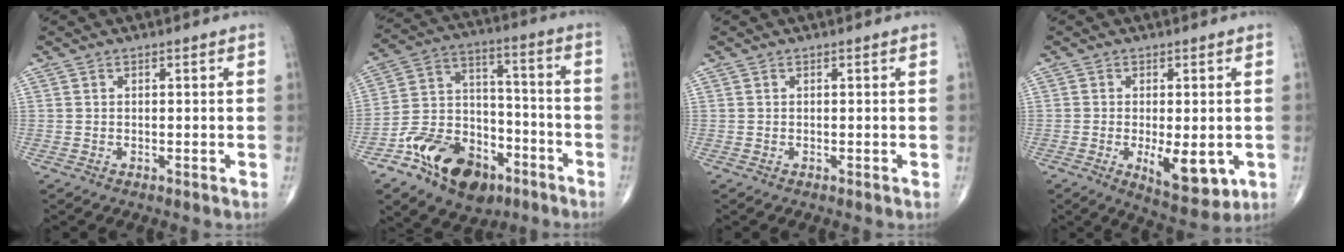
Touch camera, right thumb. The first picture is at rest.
{"total": 19.0, "force": [-10.7, 11.6, 10.5], "torque": [-0.144, 0.081, -0.180]}
{"total": 0.0}
{"total": 9.2, "force": [-2.2, 4.0, 8.0], "torque": [-0.104, -0.018, -0.024]}